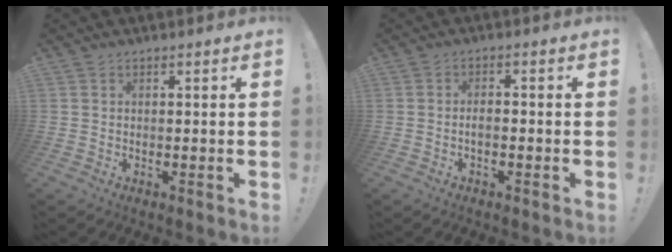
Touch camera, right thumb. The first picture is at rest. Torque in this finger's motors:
{"motor_torque": [-0.06, -0.05, -0.08, 0.18, 0.08]}